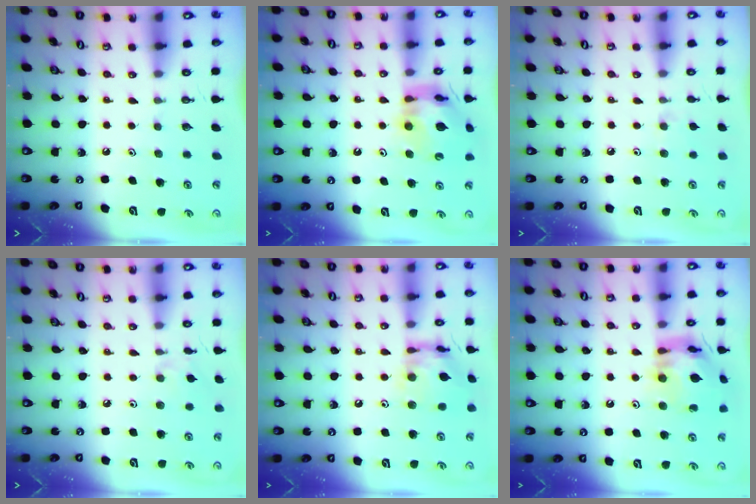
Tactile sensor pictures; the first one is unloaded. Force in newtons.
{"total": 12.3, "press": 12.2, "slide": 1.5}
{"total": 4.2, "press": 4.2, "slide": 0.6}
{"total": 2.1, "press": 2.1, "slide": 0.4}
{"total": 11.8, "press": 11.8, "slide": 0.6}
{"total": 15.1, "press": 15.0, "slide": 1.5}